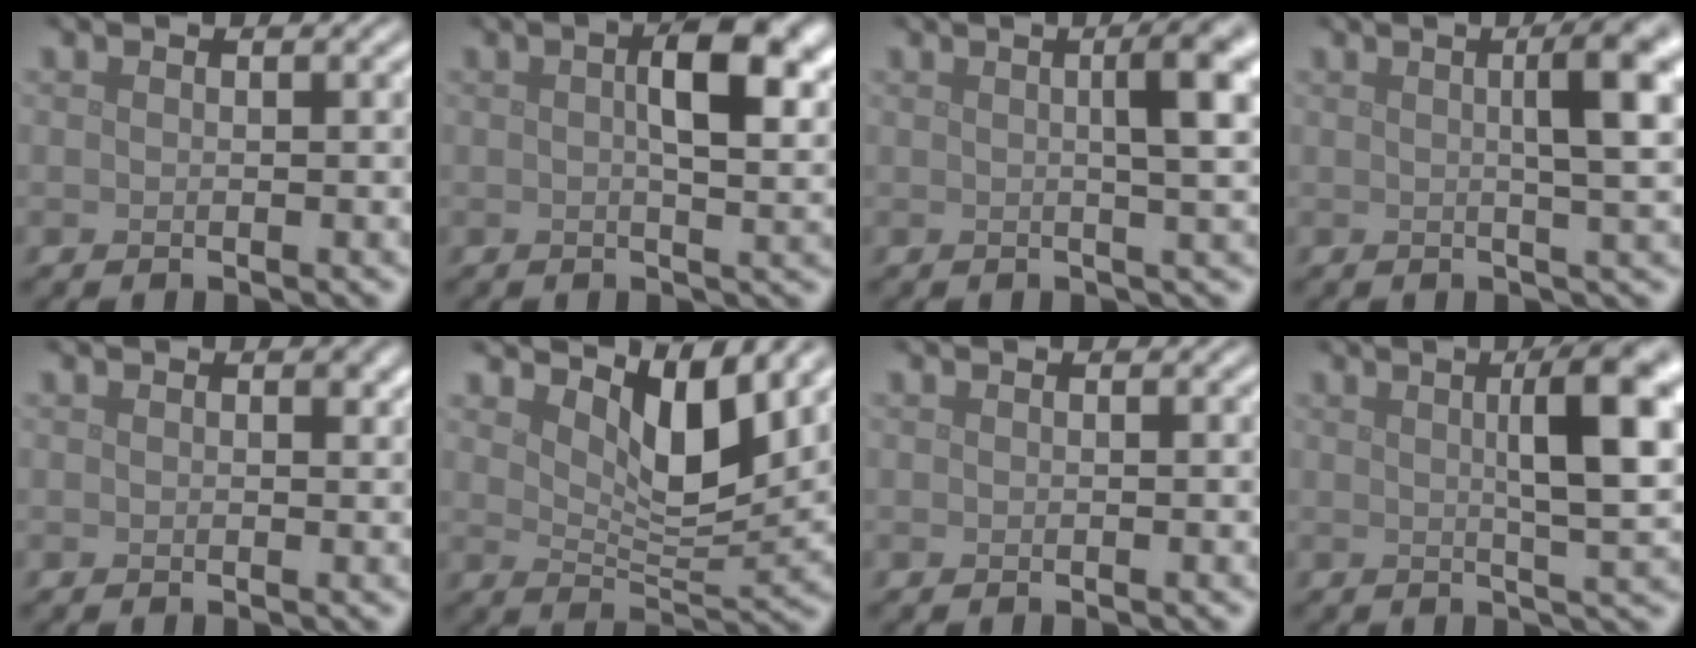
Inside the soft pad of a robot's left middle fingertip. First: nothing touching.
{"total": 7.0, "force": [1.8, 2.5, 6.2], "torque": [-0.084, 0.008, 0.027]}
{"total": 5.5, "force": [1.2, 1.4, 5.2], "torque": [-0.052, 0.017, 0.015]}
{"total": 6.1, "force": [1.4, 1.4, 5.8], "torque": [-0.061, 0.014, 0.018]}
{"total": 0.8, "force": [0.4, 0.4, 0.6], "torque": [-0.005, -0.004, 0.005]}
{"total": 5.3, "force": [3.3, 1.9, 3.7], "torque": [-0.067, -0.015, 0.051]}
{"total": 0.0}
{"total": 7.9, "force": [1.8, 1.8, 7.5], "torque": [-0.085, 0.013, 0.025]}